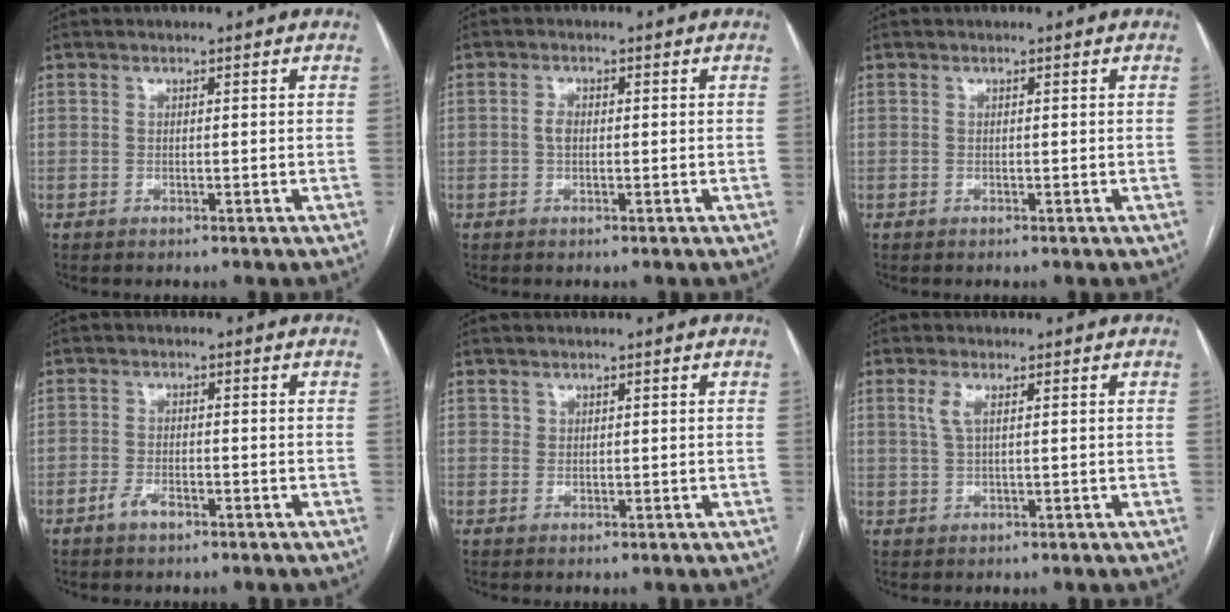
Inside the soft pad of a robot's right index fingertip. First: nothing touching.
{"total": 1.9, "force": [0.0, 1.1, 1.5], "torque": [-0.028, 0.006, -0.002]}
{"total": 0.0}
{"total": 2.5, "force": [-1.5, 1.0, 1.7], "torque": [-0.032, 0.002, -0.028]}
{"total": 0.9, "force": [0.5, 0.7, 0.0], "torque": [0.011, 0.000, 0.005]}
{"total": 2.6, "force": [1.0, 0.7, 2.3], "torque": [-0.057, 0.007, 0.024]}